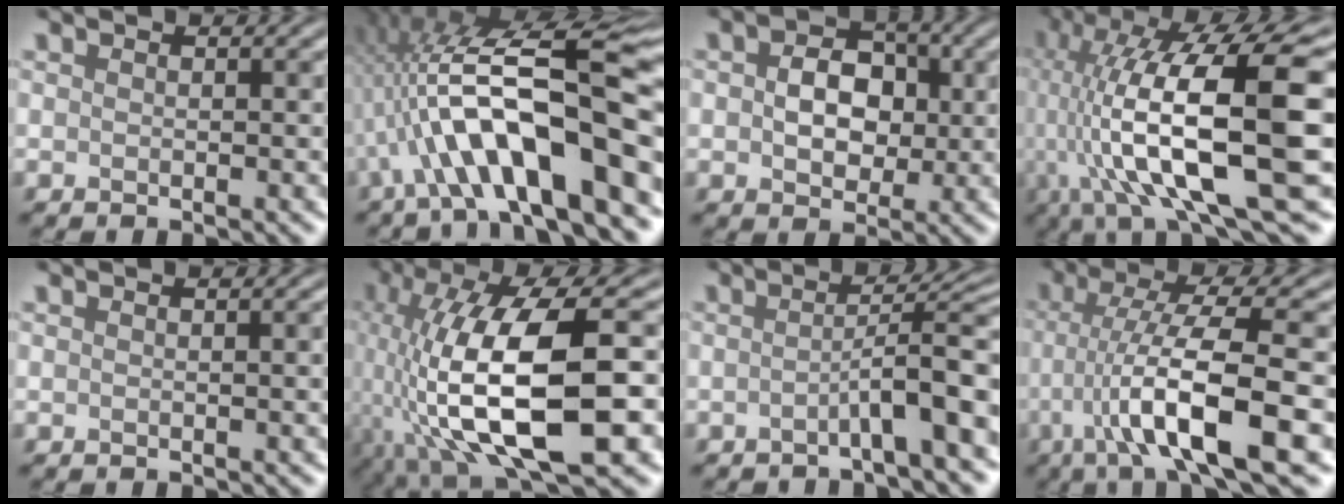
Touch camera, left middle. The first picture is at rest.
{"total": 12.9, "force": [-1.7, 4.2, 12.0], "torque": [-0.187, 0.022, -0.027]}
{"total": 4.1, "force": [0.3, 3.0, 2.7], "torque": [-0.050, 0.004, 0.002]}
{"total": 15.7, "force": [0.3, 4.2, 15.1], "torque": [-0.266, 0.021, 0.017]}
{"total": 1.6, "force": [0.1, 0.6, 1.5], "torque": [-0.010, 0.003, -0.001]}
{"total": 14.3, "force": [-3.5, 5.3, 12.8], "torque": [-0.239, 0.005, -0.064]}
{"total": 5.4, "force": [-1.3, 0.7, 5.2], "torque": [-0.073, 0.020, -0.029]}
{"total": 9.4, "force": [-2.7, 1.6, 8.8], "torque": [-0.137, 0.023, -0.046]}